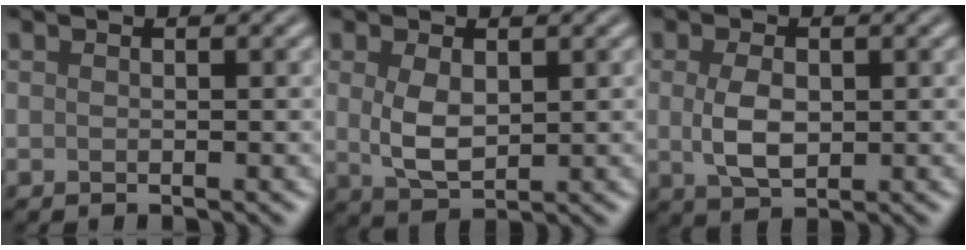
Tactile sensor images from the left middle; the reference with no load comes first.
{"total": 3.5, "force": [0.6, 2.0, 2.8], "torque": [-0.068, -0.002, 0.017]}
{"total": 3.5, "force": [0.1, 2.1, 2.8], "torque": [-0.065, 0.001, 0.005]}